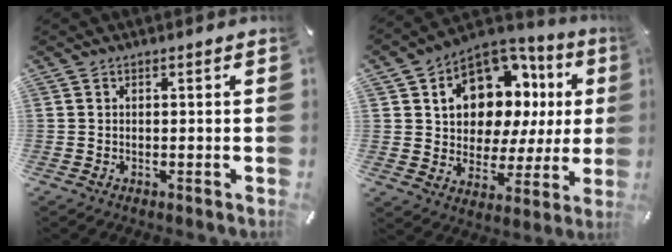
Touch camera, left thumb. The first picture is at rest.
{"total": 13.1, "force": [6.1, 9.9, 6.0], "torque": [-0.095, -0.056, 0.113]}